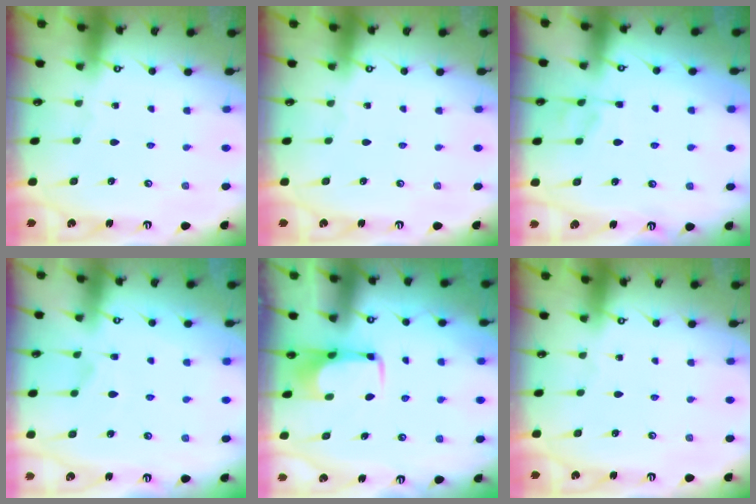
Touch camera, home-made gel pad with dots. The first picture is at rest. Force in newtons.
{"total": 0.0}
{"total": 4.9, "press": 4.8, "slide": 0.7}
{"total": 2.4, "press": 2.1, "slide": 1.1}
{"total": 1.7, "press": 1.6, "slide": 0.5}
{"total": 0.0}